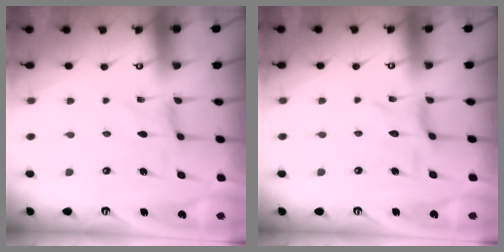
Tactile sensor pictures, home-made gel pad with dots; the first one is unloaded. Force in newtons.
{"total": 2.4, "press": 2.4, "slide": 0.1}